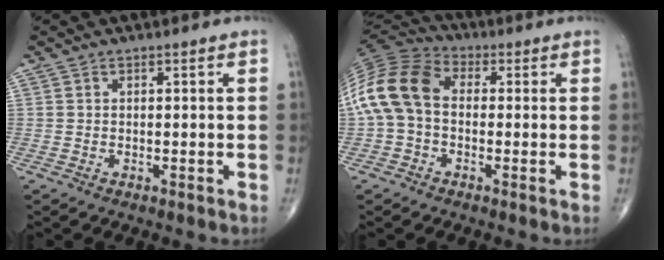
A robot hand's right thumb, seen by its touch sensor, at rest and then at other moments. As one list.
[{"total": 14.0, "force": [0.0, 9.8, 10.1], "torque": [-0.206, 0.034, -0.011]}]